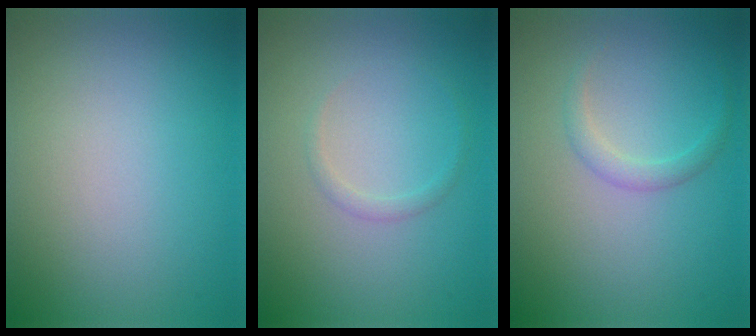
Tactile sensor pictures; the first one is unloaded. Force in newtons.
{"total": 0.8, "press": 0.8, "slide": 0.0}
{"total": 1.4, "press": 1.3, "slide": 0.1}